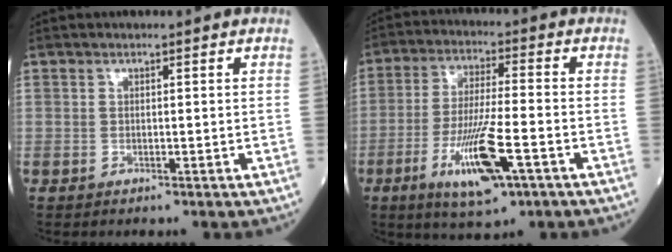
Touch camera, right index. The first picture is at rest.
{"total": 12.1, "force": [-5.0, 1.8, 10.9], "torque": [-0.210, -0.019, -0.085]}